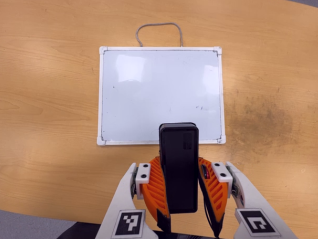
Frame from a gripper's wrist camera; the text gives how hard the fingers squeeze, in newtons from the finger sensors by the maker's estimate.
{"total": 7.7, "left": 7.2, "right": 8.3}